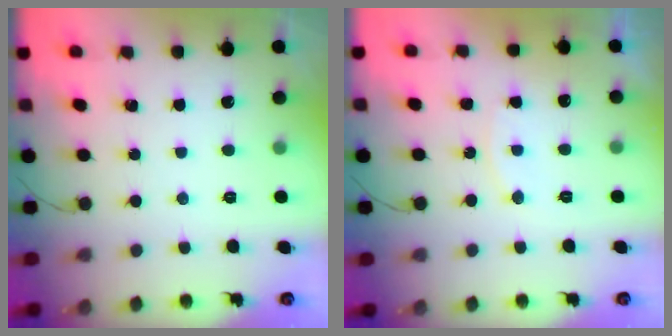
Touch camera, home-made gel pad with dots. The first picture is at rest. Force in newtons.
{"total": 6.5, "press": 6.5, "slide": 0.3}